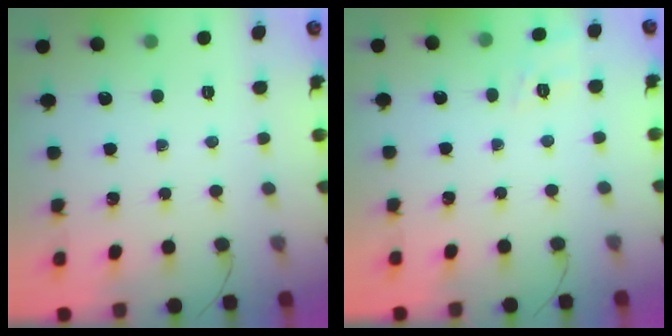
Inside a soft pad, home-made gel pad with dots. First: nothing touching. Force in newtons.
{"total": 9.0, "press": 8.9, "slide": 1.8}